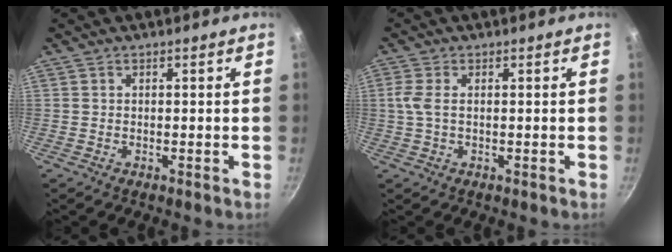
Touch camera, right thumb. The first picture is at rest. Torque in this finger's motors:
{"motor_torque": [0.00, -0.01, 0.59, 0.05, 0.08]}